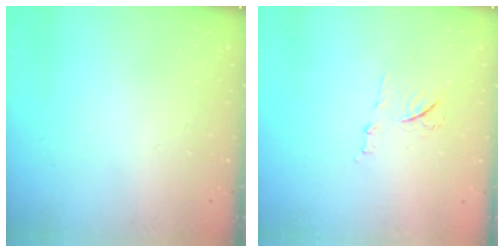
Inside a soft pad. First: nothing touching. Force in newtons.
{"total": 7.6, "press": 7.6, "slide": 0.6}